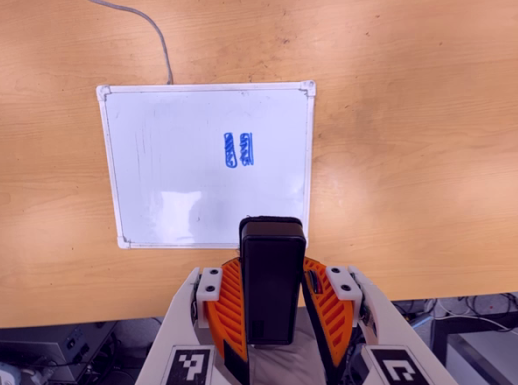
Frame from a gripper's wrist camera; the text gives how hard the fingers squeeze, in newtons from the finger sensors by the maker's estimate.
{"total": 5.6, "left": 4.1, "right": 7.1}